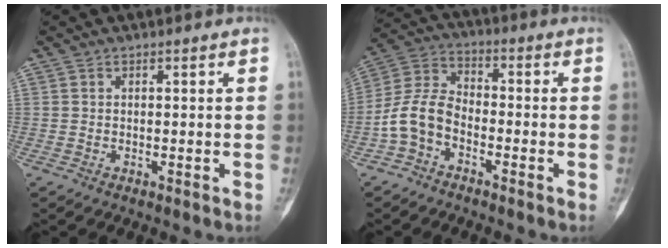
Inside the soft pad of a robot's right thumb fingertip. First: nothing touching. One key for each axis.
{"total": 8.7, "fx": -3.7, "fy": 5.7, "fz": 5.4, "tx": -0.108, "ty": 0.039, "tz": -0.086}